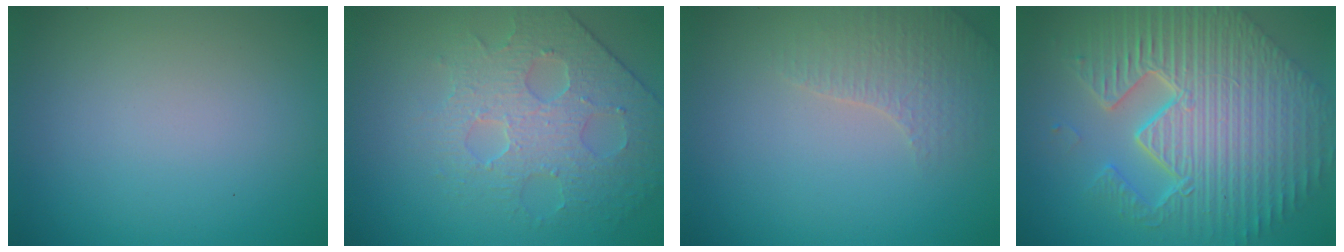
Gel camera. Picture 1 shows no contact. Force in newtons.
{"total": 4.0, "press": 4.0, "slide": 0.5}
{"total": 2.6, "press": 2.5, "slide": 0.5}
{"total": 11.5, "press": 7.5, "slide": 8.6}